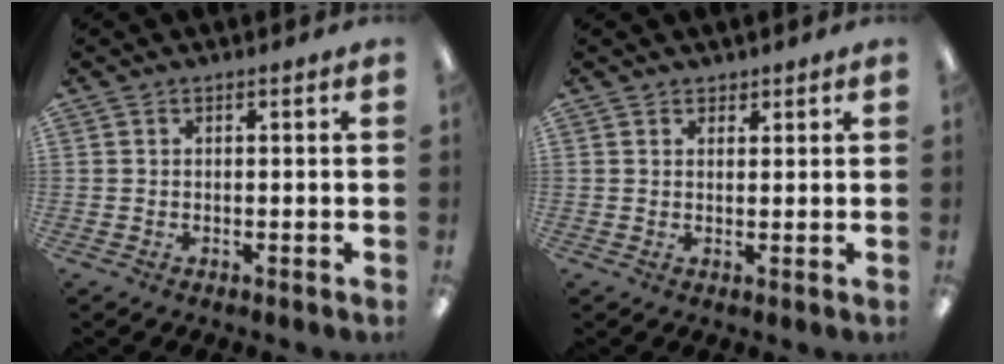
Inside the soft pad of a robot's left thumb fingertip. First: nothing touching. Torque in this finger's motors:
{"motor_torque": [0.00, -0.13, -0.27, -0.29, 0.00]}